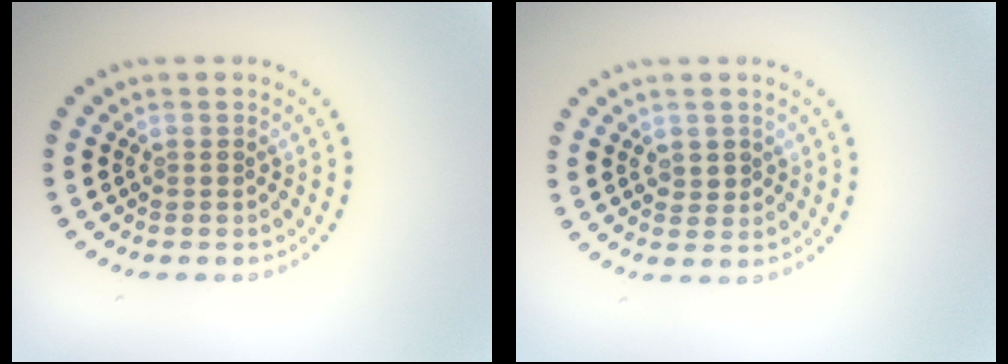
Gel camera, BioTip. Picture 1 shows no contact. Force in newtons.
{"total": 0.8, "press": 0.8, "slide": 0.2}